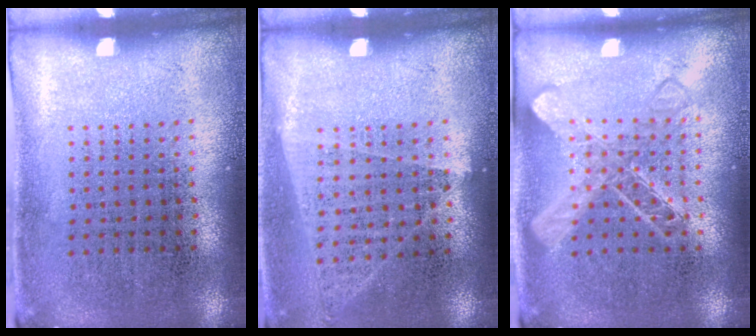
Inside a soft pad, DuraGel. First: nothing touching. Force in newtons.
{"total": 1.0, "press": 0.9, "slide": 0.5}
{"total": 1.6, "press": 1.6, "slide": 0.4}